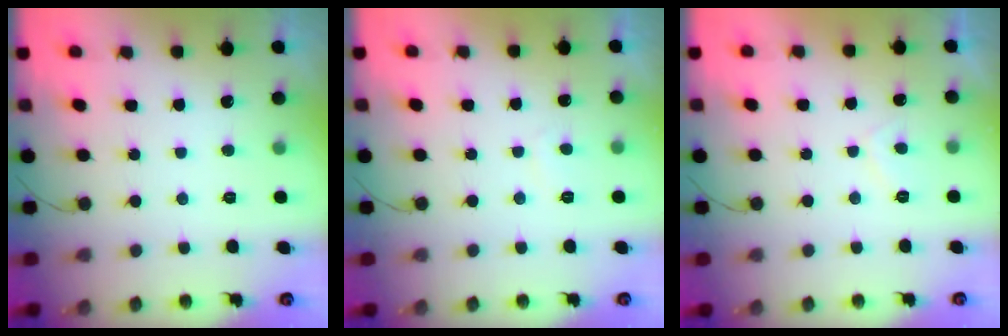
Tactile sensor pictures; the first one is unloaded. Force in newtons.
{"total": 0.0}
{"total": 2.1, "press": 2.0, "slide": 0.9}